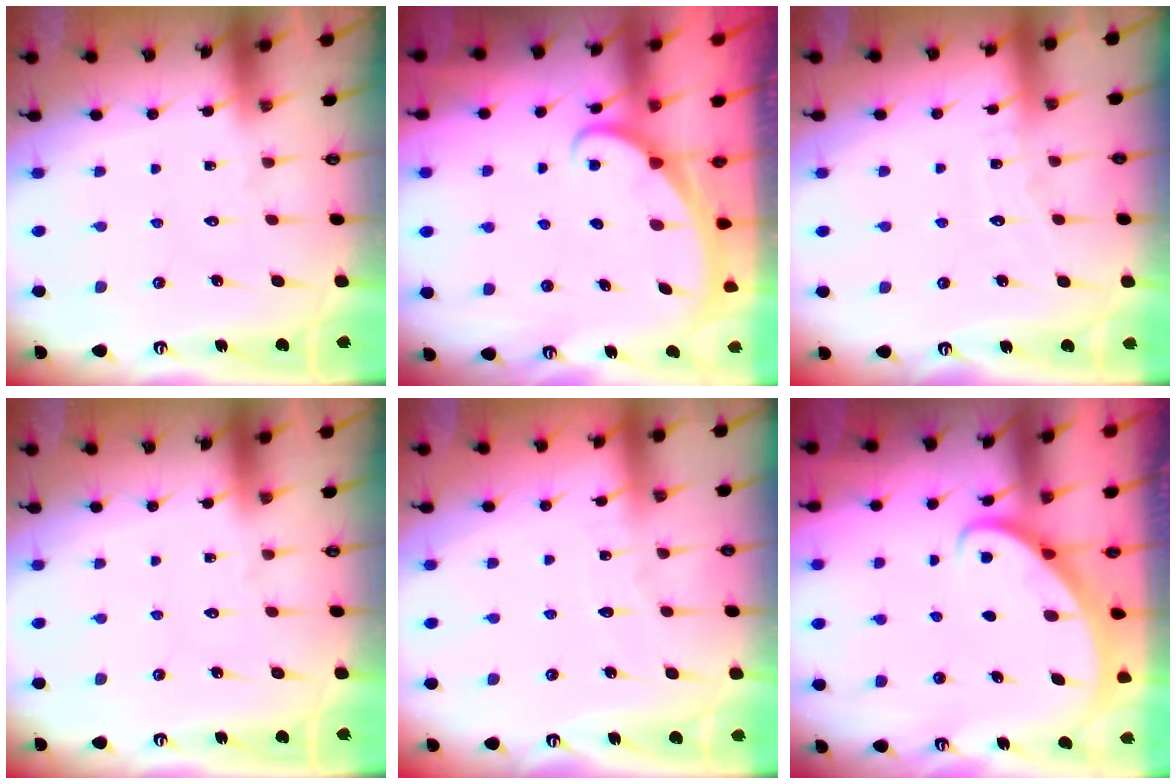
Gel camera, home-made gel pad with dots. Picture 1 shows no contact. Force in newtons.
{"total": 2.0, "press": 2.0, "slide": 0.1}
{"total": 4.7, "press": 4.6, "slide": 0.5}
{"total": 0.0}
{"total": 2.3, "press": 2.3, "slide": 0.1}
{"total": 2.9, "press": 2.9, "slide": 0.2}